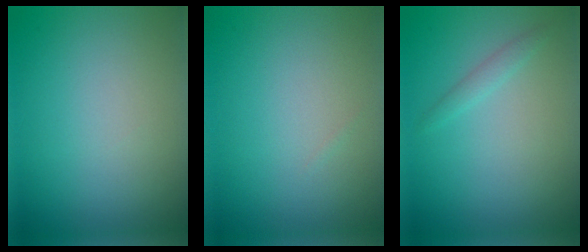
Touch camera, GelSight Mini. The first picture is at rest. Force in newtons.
{"total": 0.0}
{"total": 1.6, "press": 1.6, "slide": 0.1}